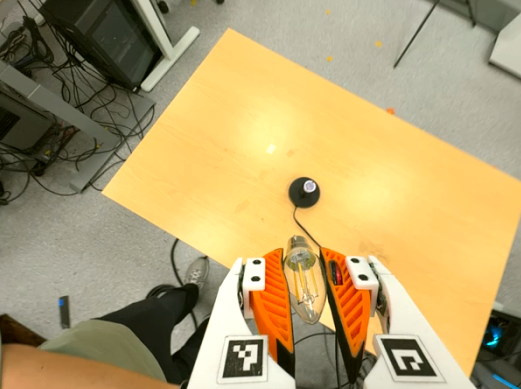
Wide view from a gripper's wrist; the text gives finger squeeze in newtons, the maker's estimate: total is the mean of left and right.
{"total": 19.8, "left": 21.3, "right": 18.3}